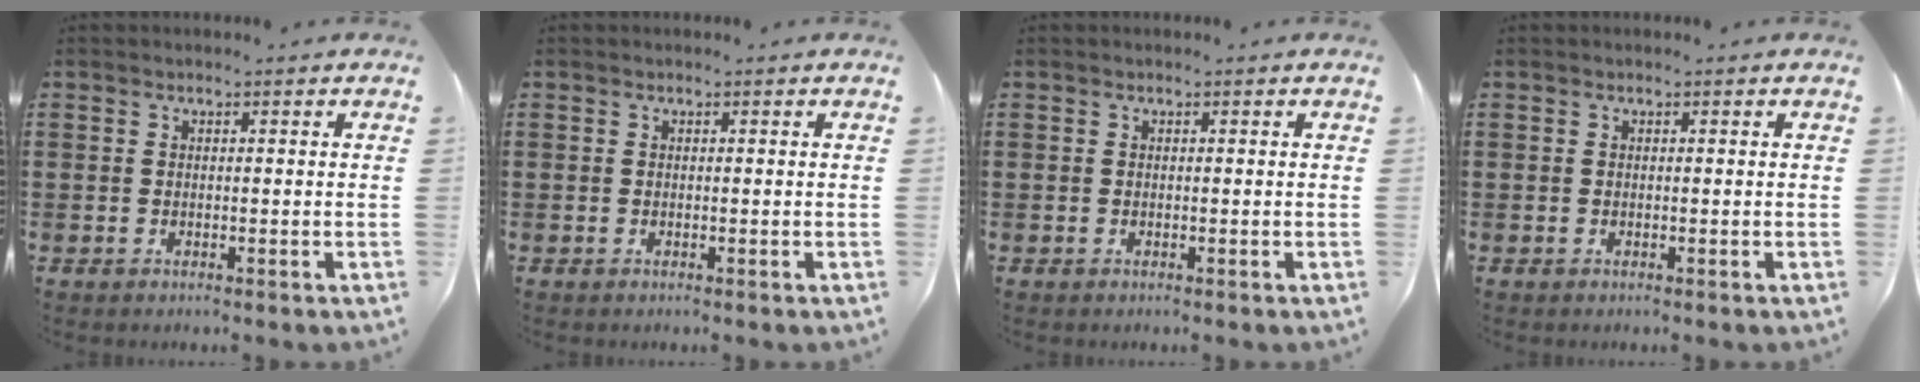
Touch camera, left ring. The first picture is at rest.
{"total": 0.0}
{"total": 0.0}
{"total": 0.0}